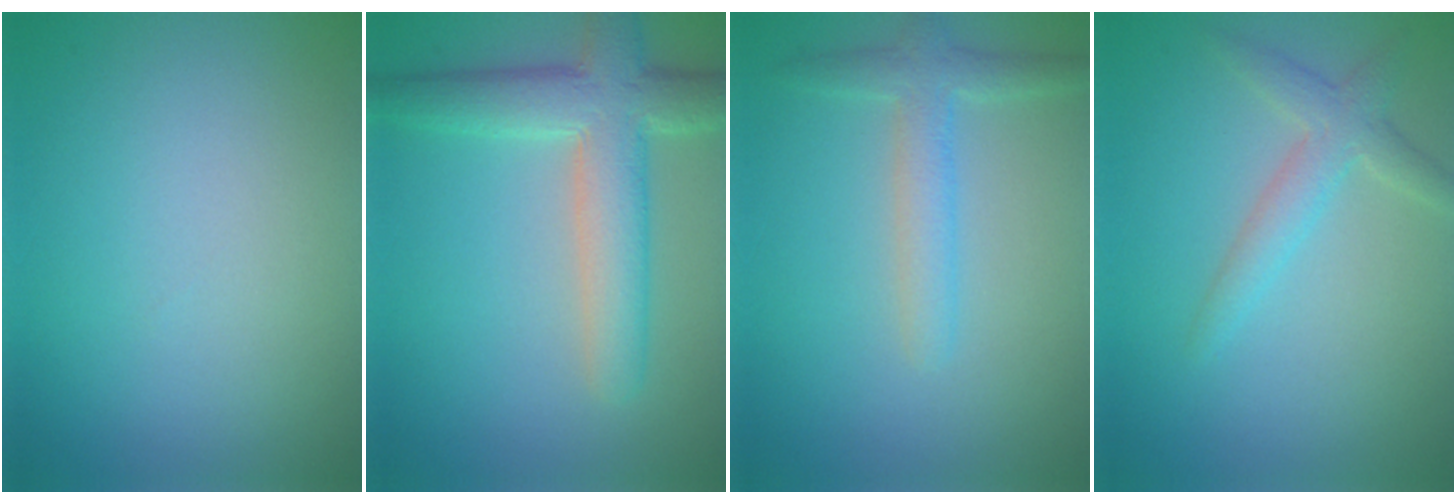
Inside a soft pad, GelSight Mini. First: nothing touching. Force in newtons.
{"total": 5.9, "press": 5.9, "slide": 0.6}
{"total": 2.5, "press": 2.5, "slide": 0.1}
{"total": 2.6, "press": 2.6, "slide": 0.1}